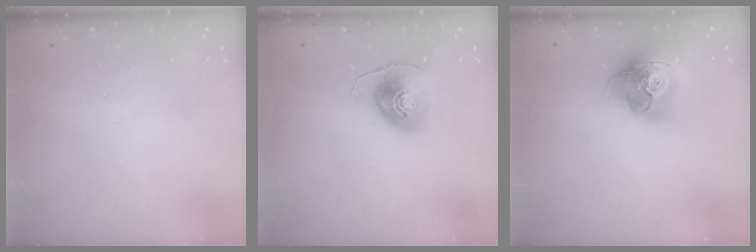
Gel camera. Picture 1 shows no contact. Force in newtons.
{"total": 8.9, "press": 8.9, "slide": 0.8}
{"total": 18.8, "press": 18.6, "slide": 2.1}